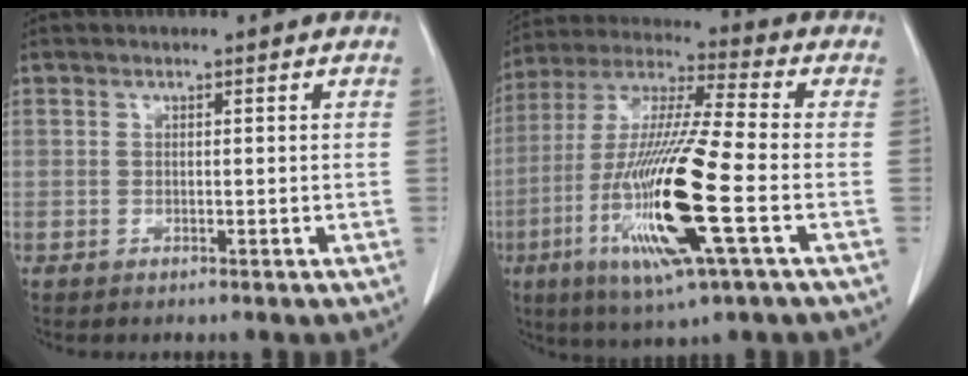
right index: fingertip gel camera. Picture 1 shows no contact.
{"total": 18.9, "force": [-5.3, 1.0, 18.1], "torque": [-0.380, -0.021, -0.100]}